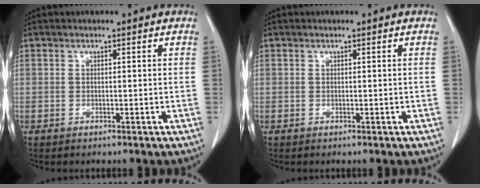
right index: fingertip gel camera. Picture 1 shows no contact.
{"total": 0.0}